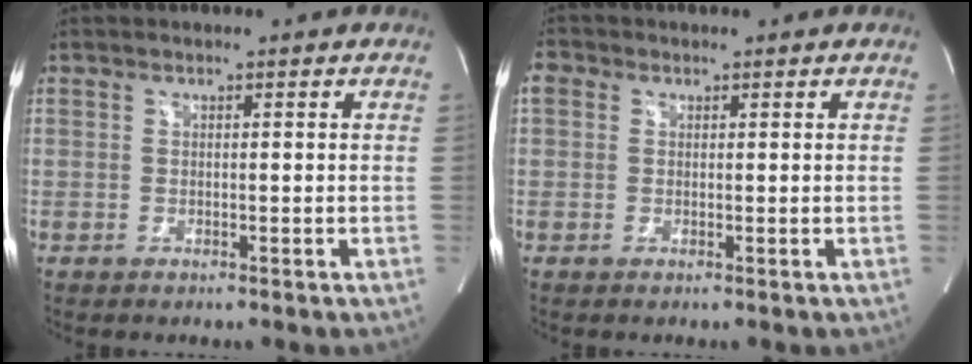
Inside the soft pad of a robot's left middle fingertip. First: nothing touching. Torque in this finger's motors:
{"motor_torque": [0.36, -0.24, 0.28, 0.05]}